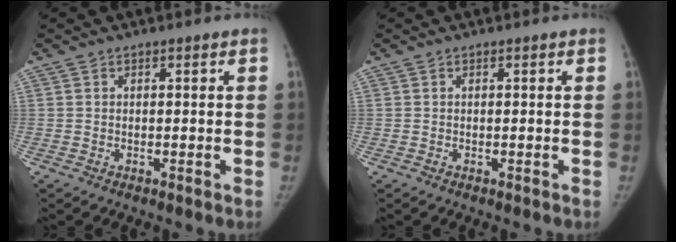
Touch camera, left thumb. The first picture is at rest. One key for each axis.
{"total": 0.0}